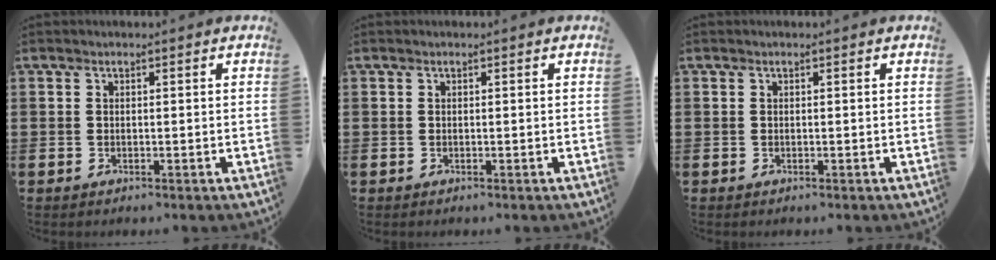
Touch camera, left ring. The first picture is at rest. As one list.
[{"total": 0.0}, {"total": 0.0}]